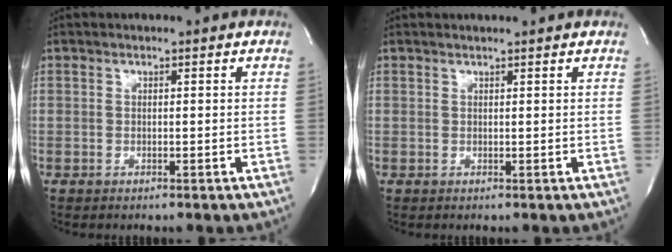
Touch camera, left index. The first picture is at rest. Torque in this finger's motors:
{"motor_torque": [0.07, -0.15, -0.02, 0.00]}